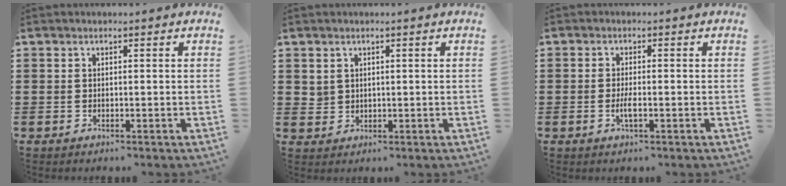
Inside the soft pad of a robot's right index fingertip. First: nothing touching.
{"total": 0.6, "force": [0.2, 0.6, 0.1], "torque": [-0.004, 0.003, 0.003]}
{"total": 2.4, "force": [-0.8, 0.4, 2.2], "torque": [-0.045, -0.004, -0.016]}